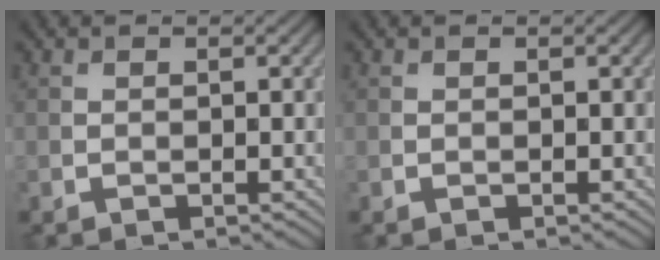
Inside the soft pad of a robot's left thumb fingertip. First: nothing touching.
{"total": 0.0}